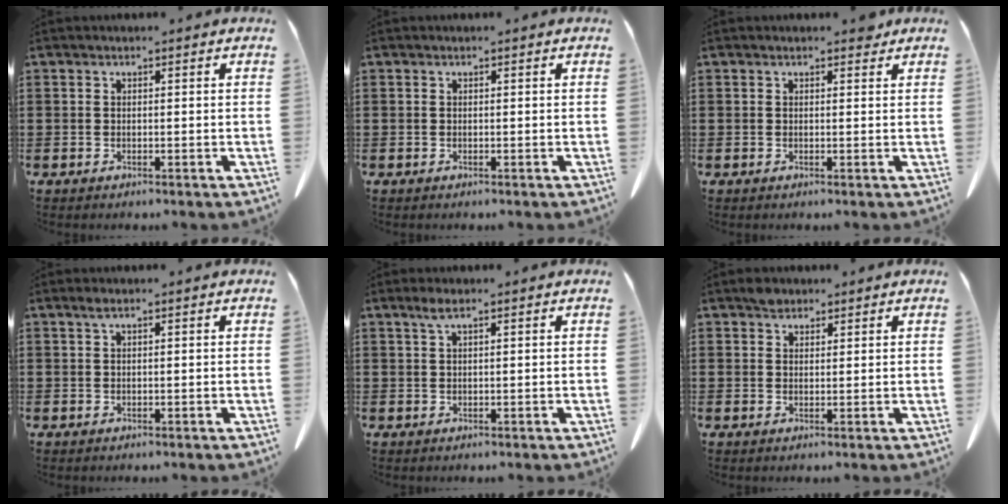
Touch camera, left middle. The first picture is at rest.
{"total": 0.0}
{"total": 1.2, "force": [1.0, 0.5, 0.5], "torque": [-0.005, 0.000, 0.017]}
{"total": 1.0, "force": [0.4, 0.1, 0.9], "torque": [-0.019, 0.000, 0.009]}
{"total": 1.8, "force": [0.8, 0.2, 1.6], "torque": [-0.034, 0.000, 0.015]}
{"total": 2.0, "force": [1.7, 0.9, 0.4], "torque": [-0.004, -0.003, 0.033]}